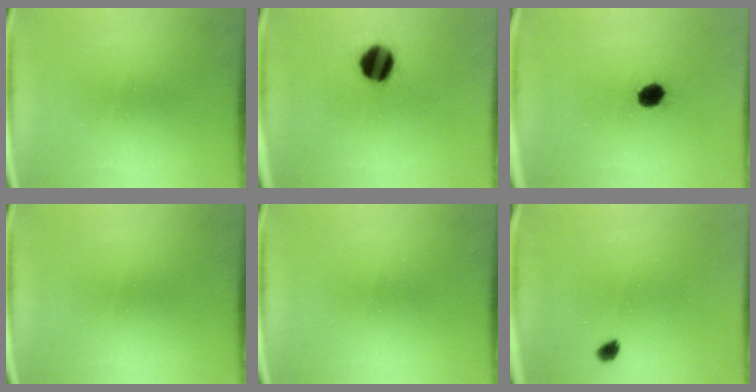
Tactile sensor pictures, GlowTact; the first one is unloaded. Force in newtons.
{"total": 8.9}
{"total": 4.4}
{"total": 0.0}
{"total": 0.0}
{"total": 1.7}